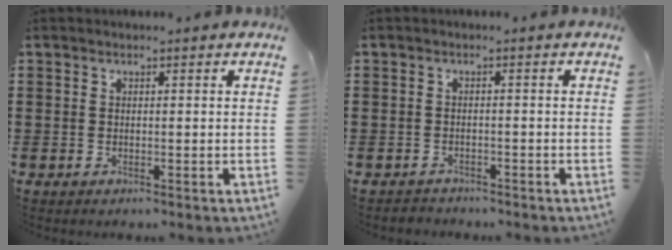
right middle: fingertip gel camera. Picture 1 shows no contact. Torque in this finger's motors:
{"motor_torque": [0.16, 0.18, -0.02, 0.00]}